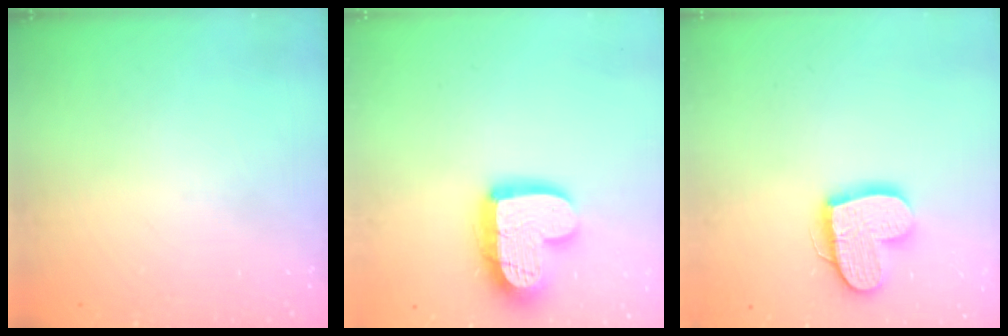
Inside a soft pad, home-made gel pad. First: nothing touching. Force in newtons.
{"total": 16.5, "press": 16.4, "slide": 1.3}
{"total": 15.0, "press": 15.0, "slide": 1.1}